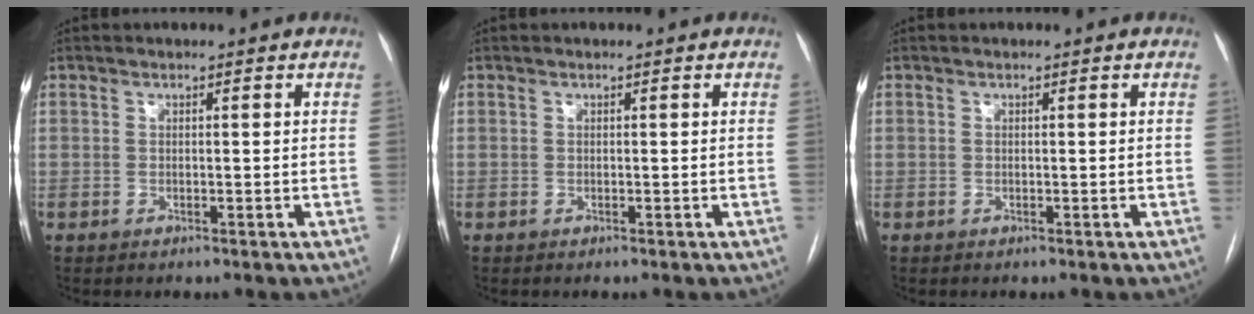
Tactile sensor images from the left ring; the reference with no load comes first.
{"total": 0.0}
{"total": 0.0}